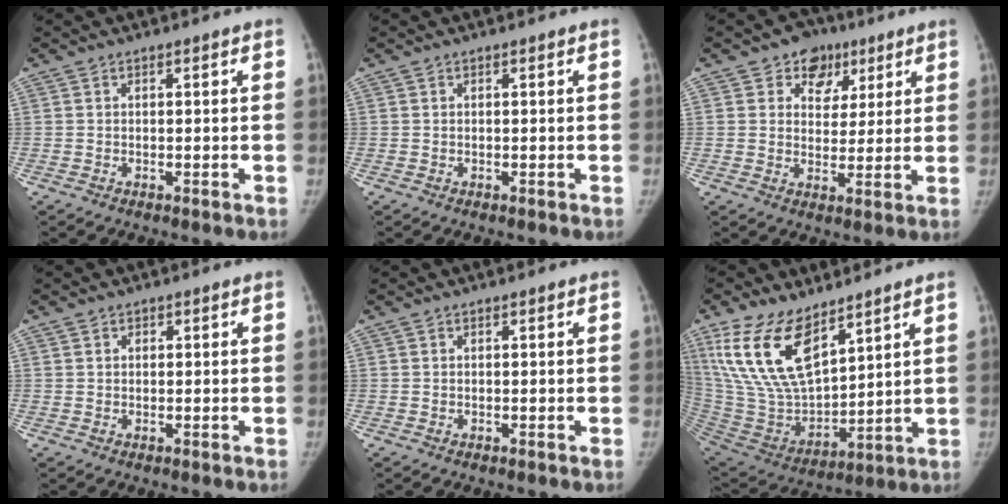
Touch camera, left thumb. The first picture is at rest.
{"total": 0.0}
{"total": 8.1, "force": [4.4, 6.4, 2.5], "torque": [0.007, -0.011, 0.062]}
{"total": 1.0, "force": [0.4, 0.9, 0.2], "torque": [0.005, 0.000, 0.005]}
{"total": 0.0}
{"total": 19.6, "force": [11.7, 9.1, 12.7], "torque": [-0.229, -0.060, 0.242]}